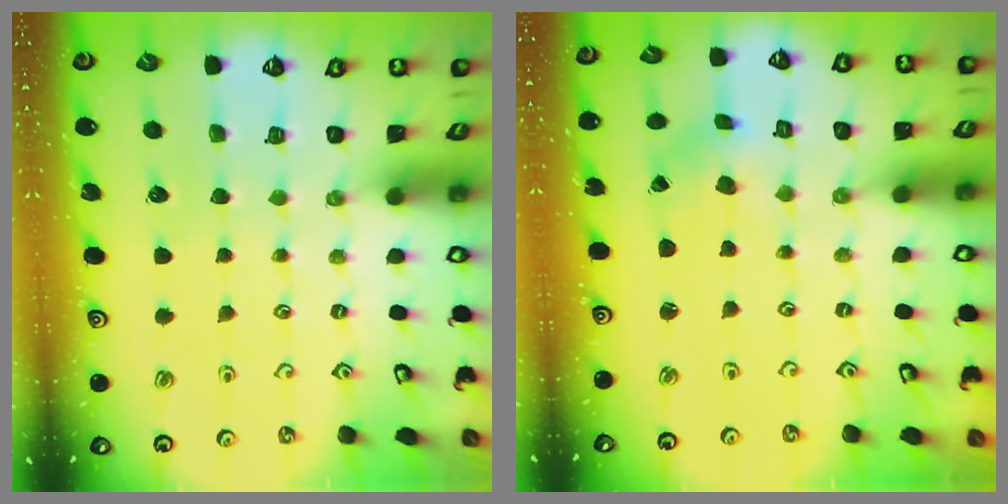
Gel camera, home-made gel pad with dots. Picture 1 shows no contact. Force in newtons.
{"total": 2.7, "press": 2.3, "slide": 1.3}